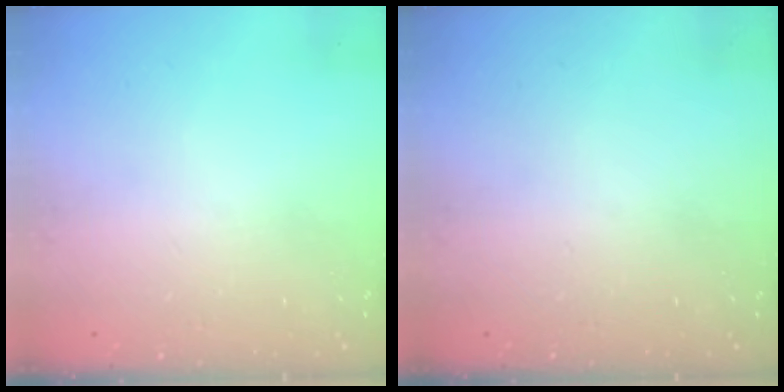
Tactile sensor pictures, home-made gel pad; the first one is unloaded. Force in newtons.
{"total": 0.0}